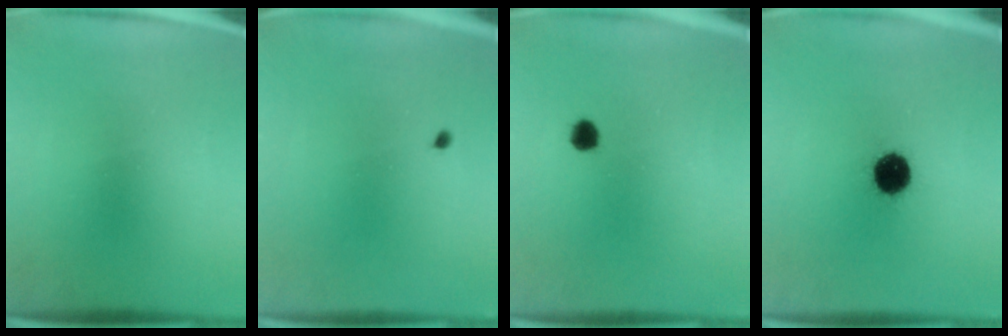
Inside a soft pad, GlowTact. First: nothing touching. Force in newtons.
{"total": 0.5}
{"total": 2.4}
{"total": 10.4}